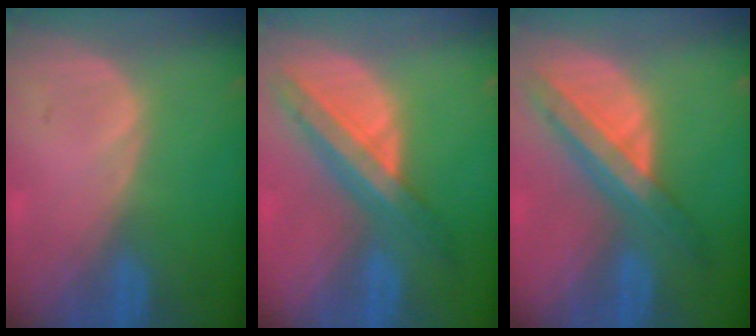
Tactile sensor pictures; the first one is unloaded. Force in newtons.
{"total": 8.4, "press": 7.1, "slide": 4.5}
{"total": 8.3, "press": 7.1, "slide": 4.4}